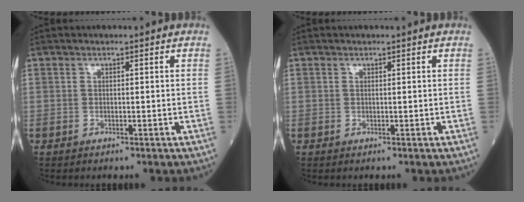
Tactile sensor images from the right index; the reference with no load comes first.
{"total": 0.0}